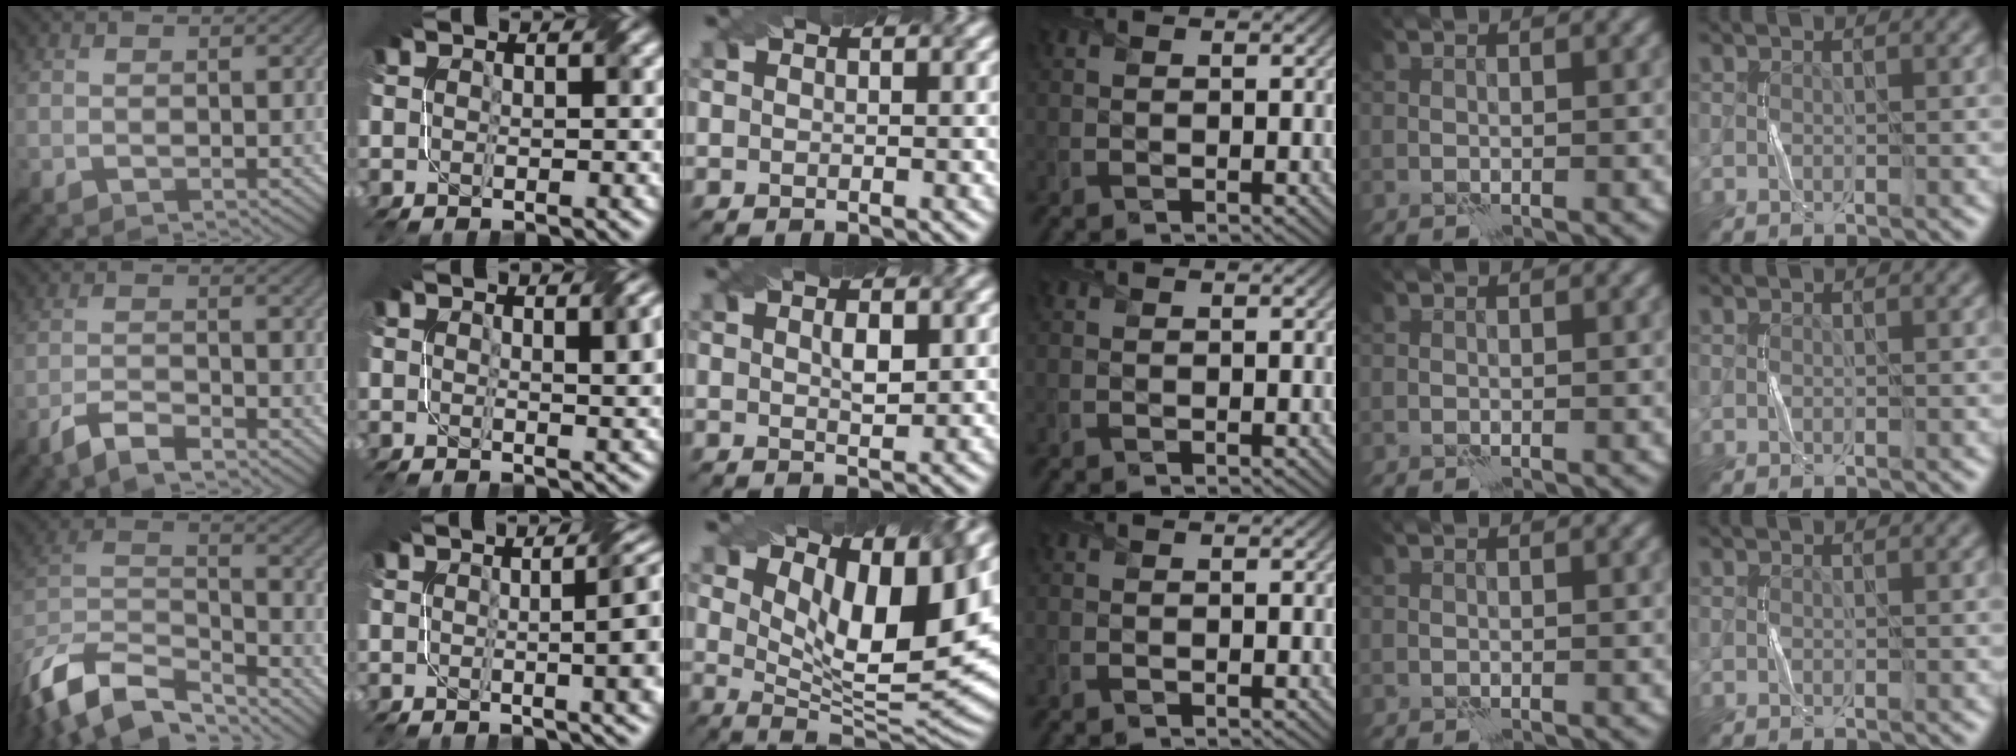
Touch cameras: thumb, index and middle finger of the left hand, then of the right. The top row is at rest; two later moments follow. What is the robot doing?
{"motion": "twist", "object": "screw"}